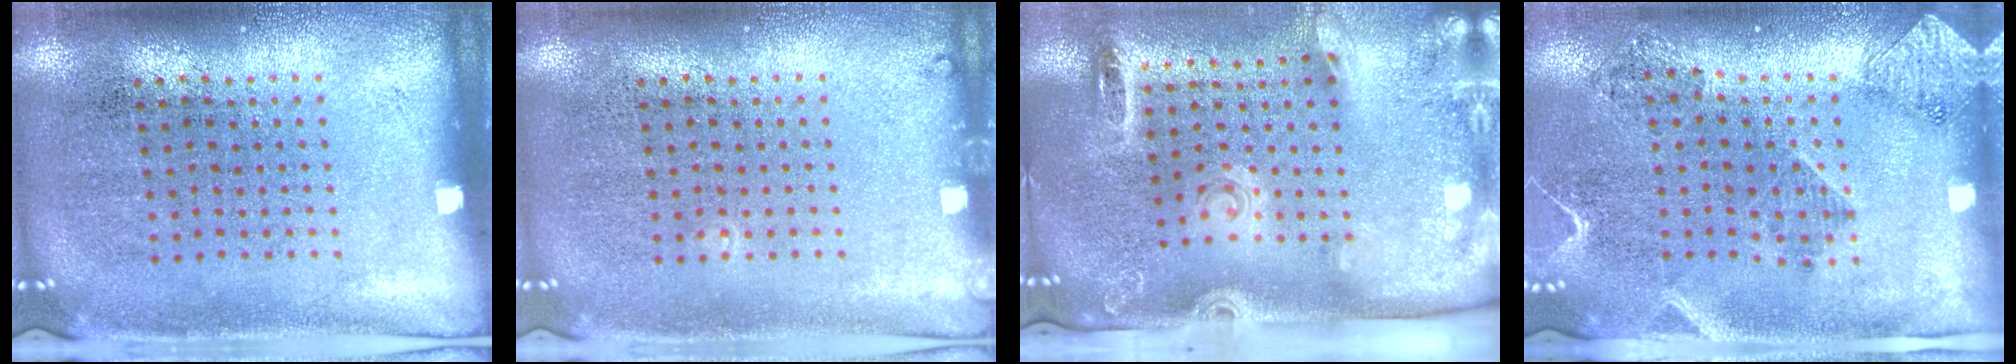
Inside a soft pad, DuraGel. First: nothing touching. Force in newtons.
{"total": 0.7, "press": 0.7, "slide": 0.2}
{"total": 2.7, "press": 1.9, "slide": 2.0}
{"total": 1.9, "press": 1.6, "slide": 1.0}